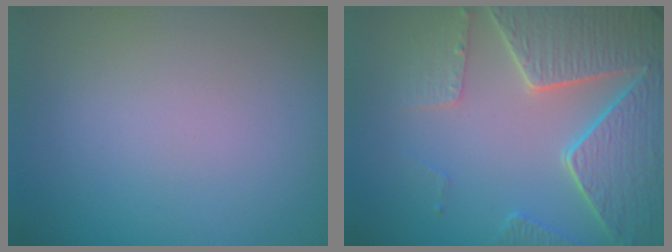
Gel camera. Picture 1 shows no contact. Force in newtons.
{"total": 8.1, "press": 6.1, "slide": 5.3}